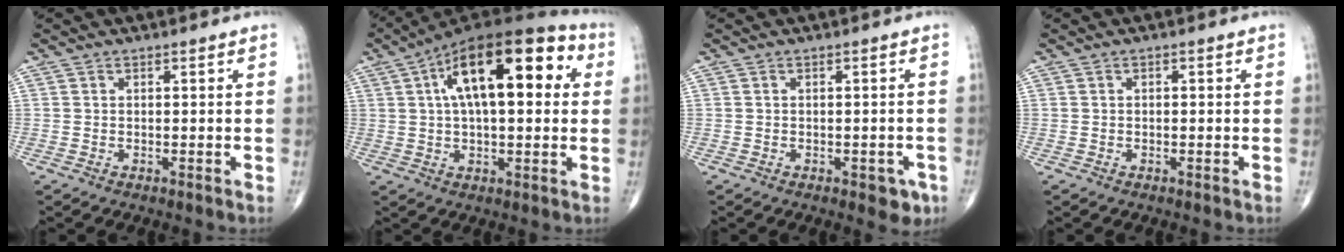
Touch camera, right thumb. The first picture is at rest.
{"total": 21.1, "force": [5.4, 9.3, 18.1], "torque": [-0.273, 0.029, 0.075]}
{"total": 3.6, "force": [-1.7, 1.8, 2.6], "torque": [-0.013, 0.005, -0.017]}
{"total": 0.0}